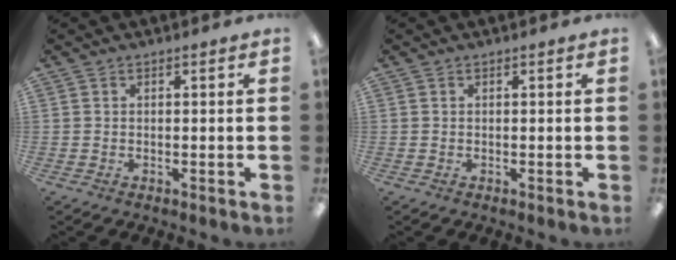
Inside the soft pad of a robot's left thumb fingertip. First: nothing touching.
{"total": 0.0}